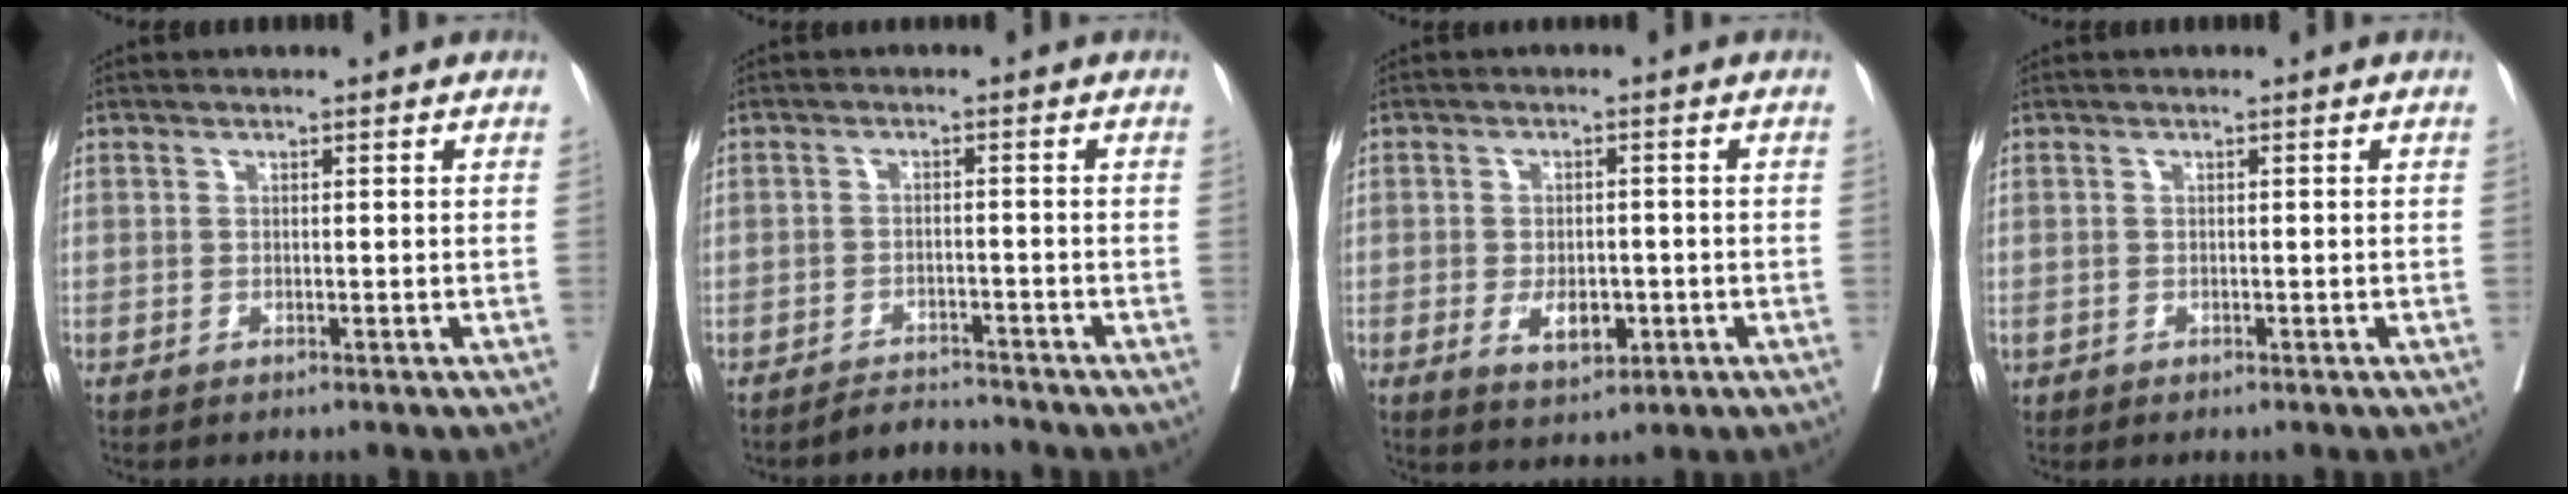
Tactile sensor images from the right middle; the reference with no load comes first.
{"total": 2.5, "force": [-2.4, 0.5, -0.8], "torque": [0.017, -0.005, -0.038]}
{"total": 5.3, "force": [-1.6, 3.2, 3.9], "torque": [-0.056, -0.001, -0.015]}
{"total": 0.0}